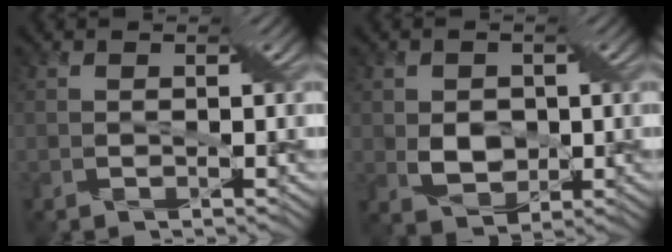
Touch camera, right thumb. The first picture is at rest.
{"total": 4.2, "force": [0.2, 3.1, 2.8], "torque": [-0.076, -0.006, -0.001]}